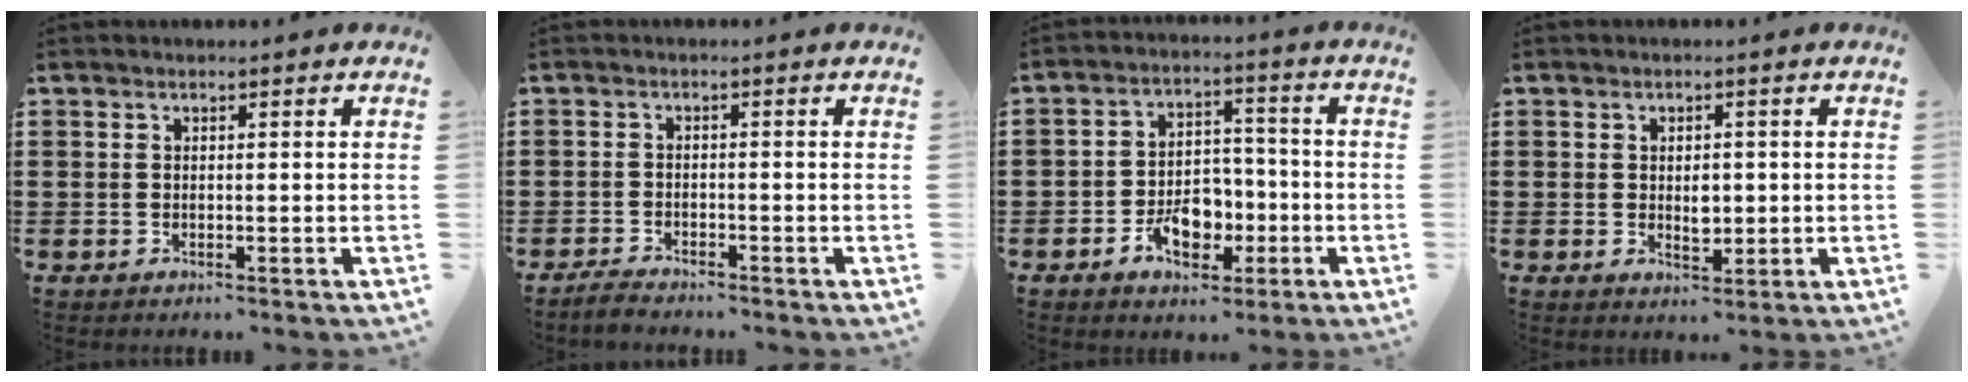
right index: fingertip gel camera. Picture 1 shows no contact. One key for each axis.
{"total": 1.8, "fx": -1.8, "fy": 0.2, "fz": 0.1, "tx": -0.007, "ty": 0.004, "tz": -0.037}
{"total": 7.2, "fx": -3.0, "fy": 4.9, "fz": 4.3, "tx": -0.063, "ty": 0.008, "tz": -0.053}
{"total": 3.1, "fx": 0.1, "fy": 1.8, "fz": 2.6, "tx": -0.034, "ty": -0.002, "tz": -0.002}